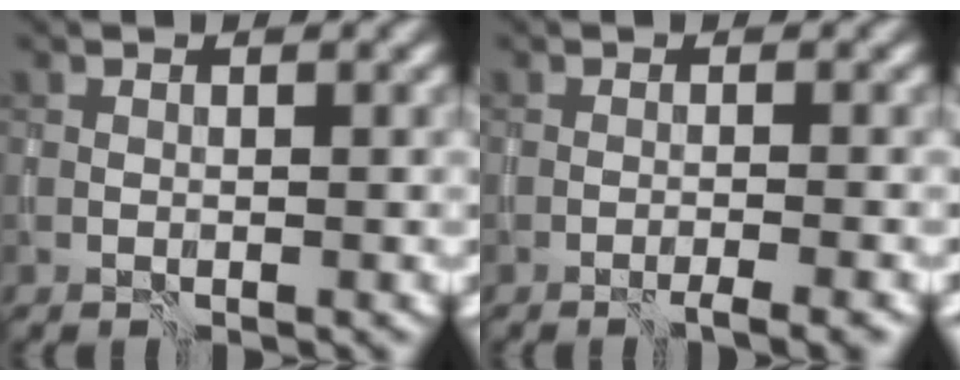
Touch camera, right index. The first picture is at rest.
{"total": 1.9, "force": [-1.0, 0.3, 1.6], "torque": [-0.012, -0.003, -0.022]}